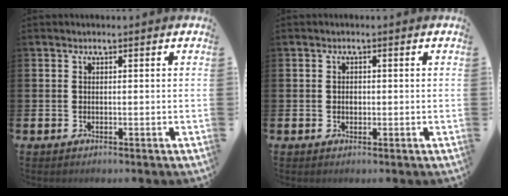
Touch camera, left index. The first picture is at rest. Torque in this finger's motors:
{"motor_torque": [0.38, 0.25, 0.03, 0.00]}